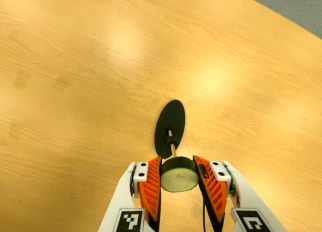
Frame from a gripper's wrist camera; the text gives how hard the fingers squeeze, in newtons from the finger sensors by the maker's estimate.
{"total": 12.3, "left": 11.5, "right": 13.0}